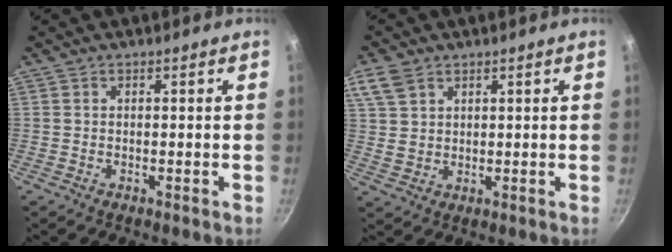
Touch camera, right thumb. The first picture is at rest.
{"total": 6.0, "force": [3.4, 4.1, 2.9], "torque": [-0.046, -0.009, 0.069]}